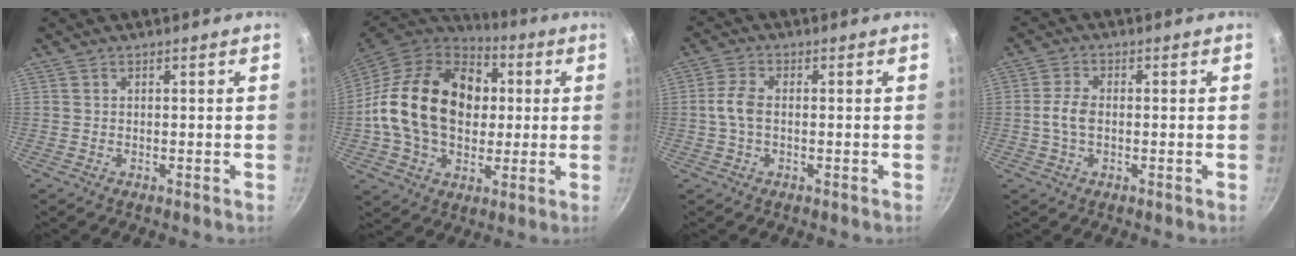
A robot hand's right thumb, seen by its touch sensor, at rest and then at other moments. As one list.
[{"total": 24.2, "force": [2.2, 17.7, 16.3], "torque": [-0.250, 0.025, 0.032]}, {"total": 4.3, "force": [-0.3, 2.5, 3.5], "torque": [-0.077, 0.015, -0.011]}, {"total": 4.3, "force": [-0.5, 2.6, 3.4], "torque": [-0.069, 0.013, -0.013]}]